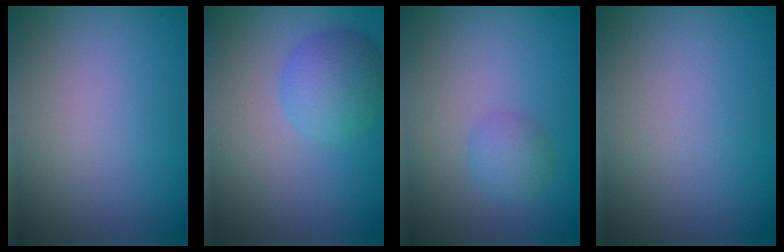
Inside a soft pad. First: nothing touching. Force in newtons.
{"total": 4.0, "press": 4.0, "slide": 0.1}
{"total": 1.8, "press": 1.8, "slide": 0.0}
{"total": 0.0}